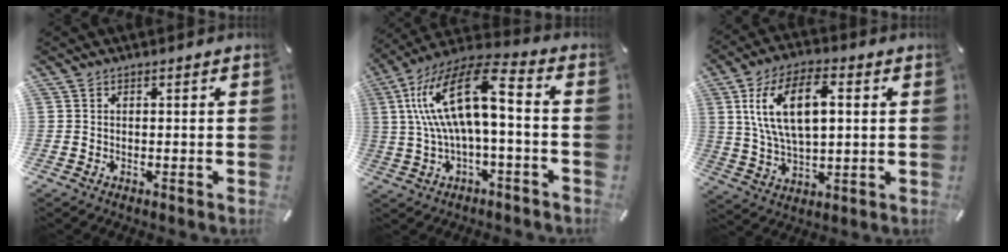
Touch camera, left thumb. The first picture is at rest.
{"total": 18.1, "force": [2.5, 6.8, 16.6], "torque": [-0.336, -0.001, 0.040]}
{"total": 14.2, "force": [4.3, 7.4, 11.3], "torque": [-0.234, 0.007, 0.070]}